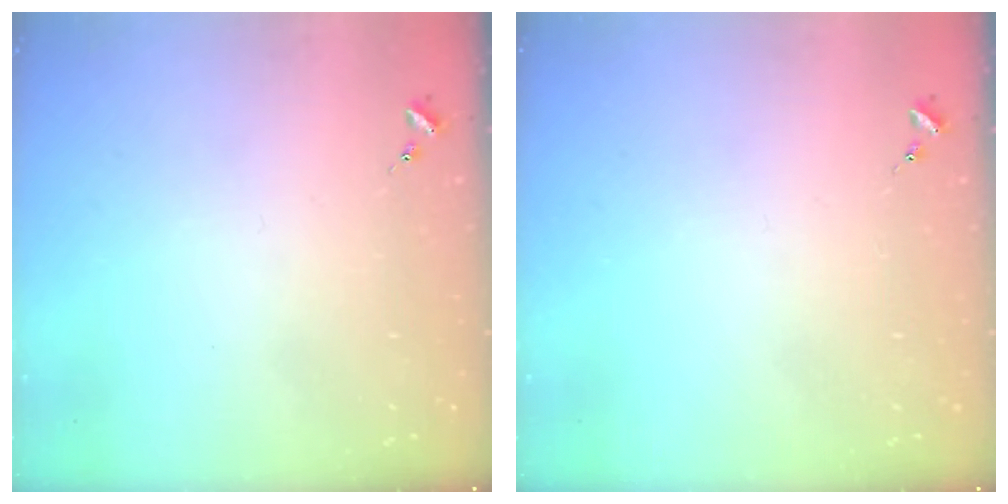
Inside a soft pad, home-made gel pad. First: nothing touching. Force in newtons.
{"total": 0.0}